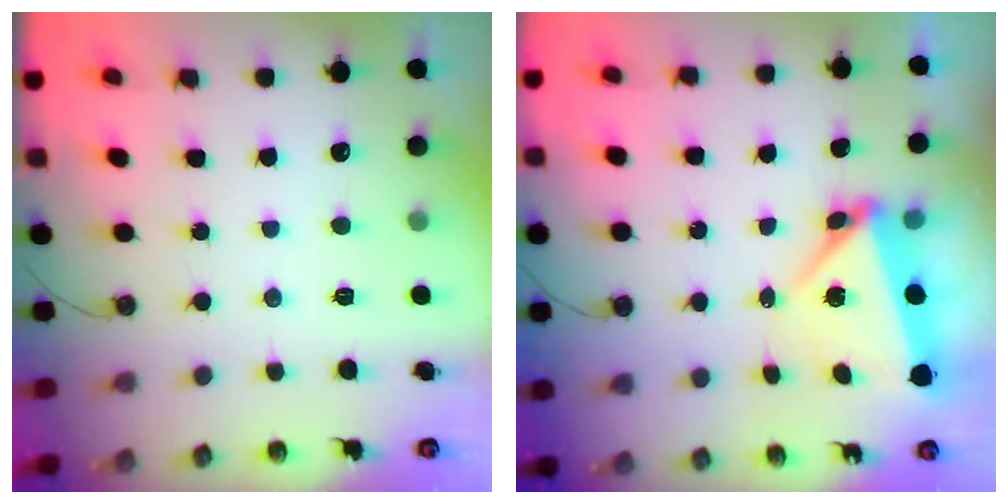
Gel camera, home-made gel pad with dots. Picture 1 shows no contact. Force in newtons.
{"total": 6.8, "press": 6.8, "slide": 0.4}